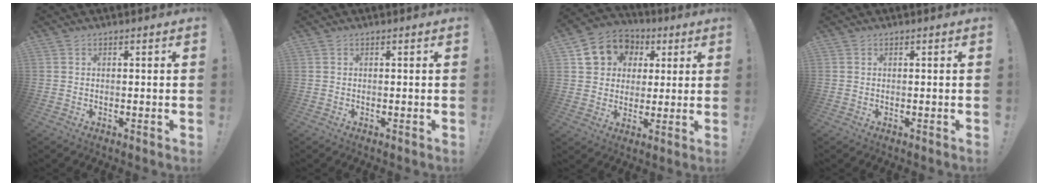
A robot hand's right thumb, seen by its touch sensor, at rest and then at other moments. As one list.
[{"total": 0.0}, {"total": 12.3, "force": [4.5, 10.5, 4.4], "torque": [-0.058, -0.017, 0.092]}, {"total": 0.0}]